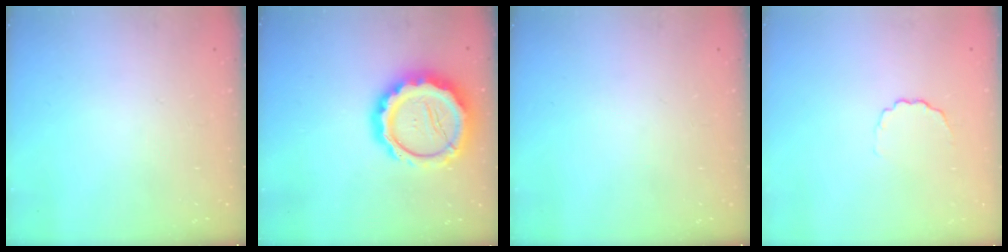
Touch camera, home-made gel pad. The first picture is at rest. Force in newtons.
{"total": 16.1, "press": 15.8, "slide": 3.1}
{"total": 0.0}
{"total": 3.4, "press": 3.2, "slide": 1.1}